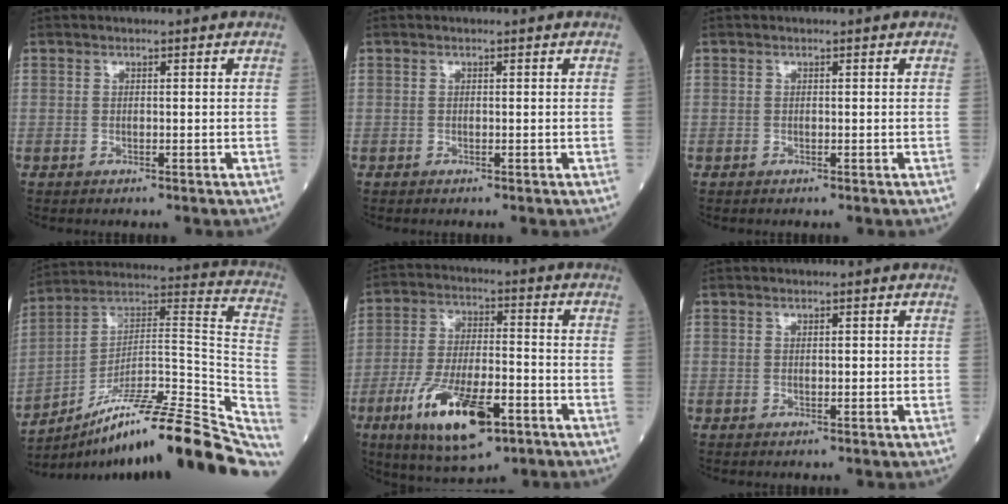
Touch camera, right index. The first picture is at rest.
{"total": 0.0}
{"total": 0.0}
{"total": 28.8, "force": [-22.8, 2.4, 17.4], "torque": [-0.174, 0.017, -0.347]}
{"total": 15.0, "force": [-7.1, 4.4, 12.4], "torque": [-0.238, -0.016, -0.116]}
{"total": 1.0, "force": [0.2, 0.4, 0.8], "torque": [-0.014, 0.000, 0.005]}